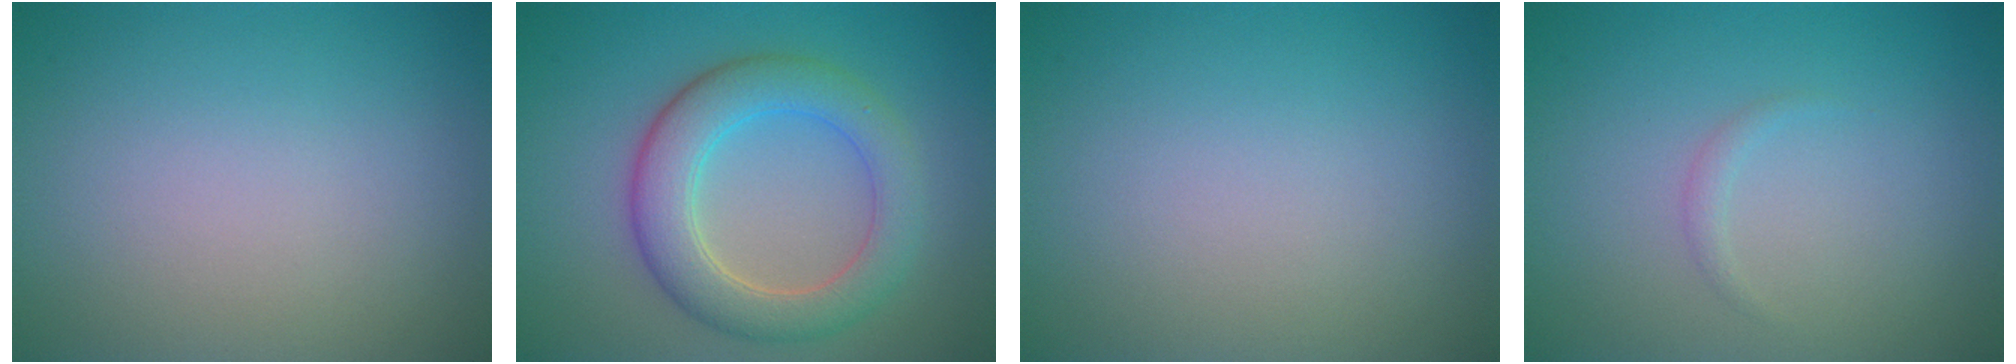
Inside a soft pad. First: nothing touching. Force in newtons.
{"total": 5.6, "press": 5.6, "slide": 0.3}
{"total": 0.0}
{"total": 0.7, "press": 0.7, "slide": 0.0}